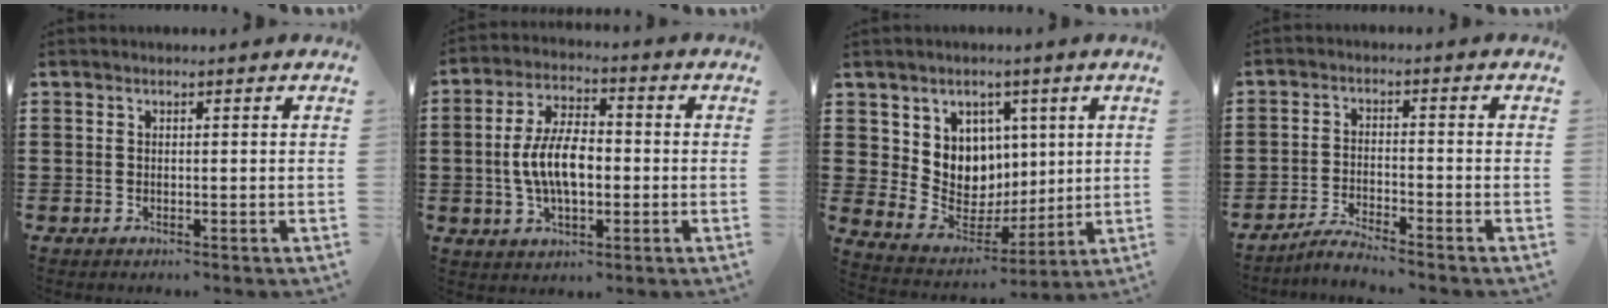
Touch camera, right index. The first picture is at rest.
{"total": 8.6, "force": [-0.8, 4.2, 7.4], "torque": [-0.160, 0.003, -0.020]}
{"total": 7.9, "force": [2.8, 7.3, 1.0], "torque": [-0.045, -0.040, 0.058]}
{"total": 3.3, "force": [-3.2, 0.0, 0.9], "torque": [-0.017, 0.006, -0.064]}